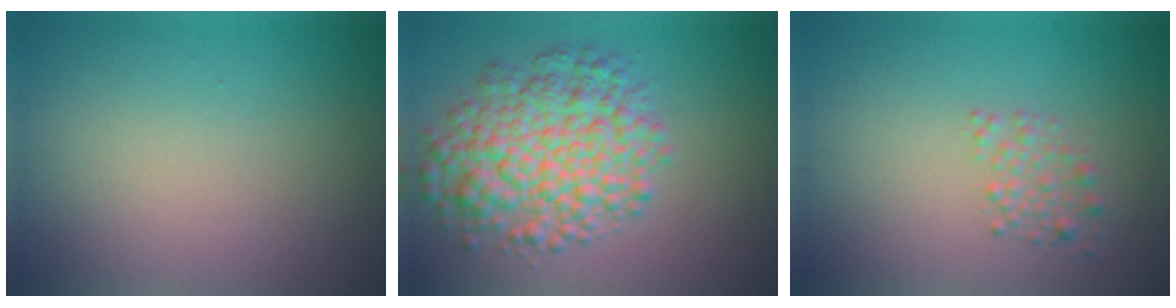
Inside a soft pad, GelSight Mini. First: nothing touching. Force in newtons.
{"total": 7.4, "press": 7.4, "slide": 0.2}
{"total": 1.7, "press": 1.7, "slide": 0.0}